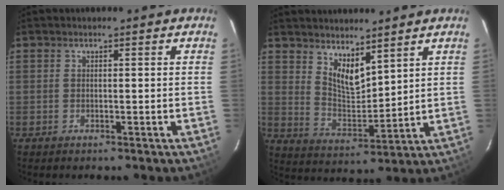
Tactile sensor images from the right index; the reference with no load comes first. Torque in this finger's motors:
{"motor_torque": [-0.17, 0.28, 0.00, 0.02]}